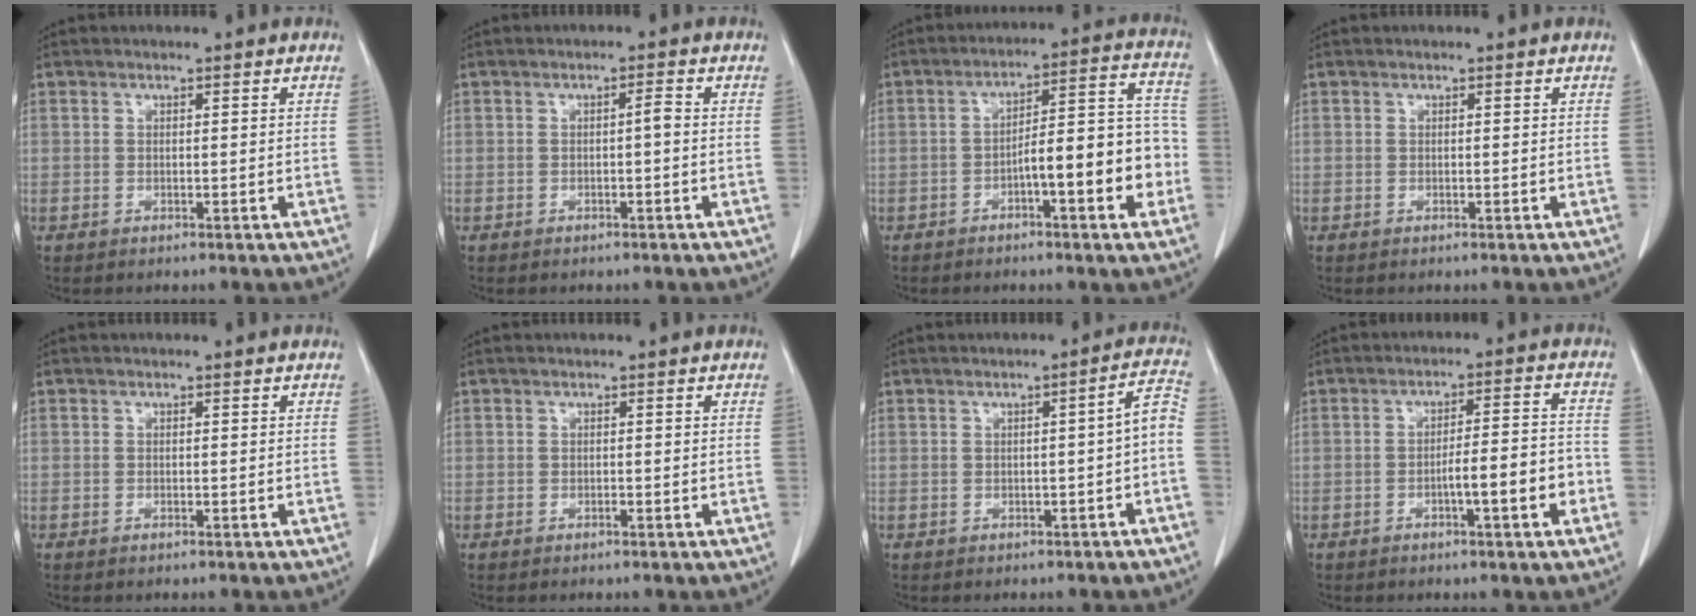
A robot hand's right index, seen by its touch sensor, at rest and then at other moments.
{"total": 1.2, "force": [-0.2, 0.1, 1.2], "torque": [-0.018, 0.003, -0.003]}
{"total": 12.4, "force": [-3.8, 2.5, 11.5], "torque": [-0.152, 0.038, -0.053]}
{"total": 0.0}
{"total": 0.0}
{"total": 0.0}
{"total": 4.5, "force": [-1.5, 0.2, 4.2], "torque": [-0.047, 0.015, -0.019]}
{"total": 7.3, "force": [-2.8, 0.6, 6.7], "torque": [-0.100, 0.016, -0.041]}